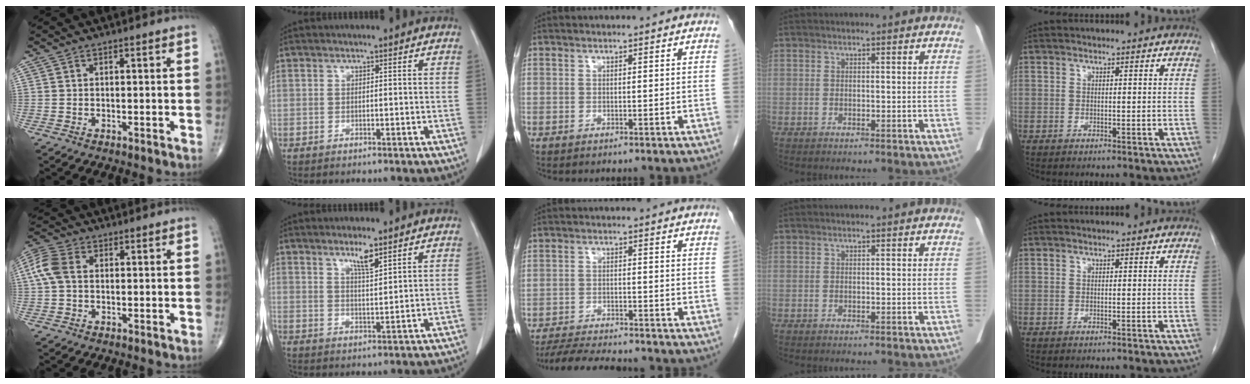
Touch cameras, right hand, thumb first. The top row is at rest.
{"thumb": {"total": 6.5, "force": [0.7, 4.4, 4.7], "torque": [-0.122, 0.022, 0.010]}, "index": {"total": 3.6, "force": [2.6, 0.2, 2.5], "torque": [-0.048, -0.005, 0.049]}, "middle": {"total": 9.6, "force": [-8.9, 1.1, 3.6], "torque": [-0.057, -0.010, -0.139]}}